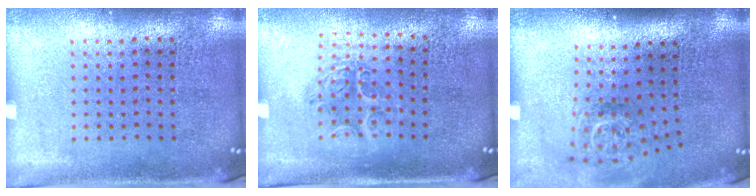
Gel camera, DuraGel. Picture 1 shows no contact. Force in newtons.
{"total": 1.2, "press": 1.2, "slide": 0.4}
{"total": 1.9, "press": 1.3, "slide": 1.3}